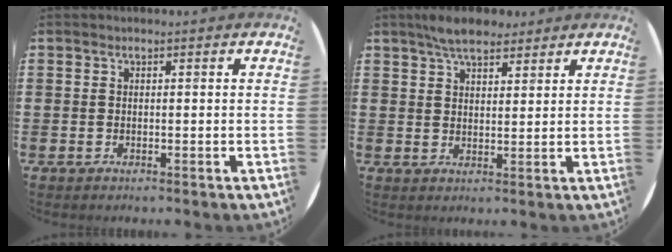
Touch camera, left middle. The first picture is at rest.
{"total": 5.0, "force": [4.4, 1.6, 2.0], "torque": [-0.048, -0.005, 0.080]}